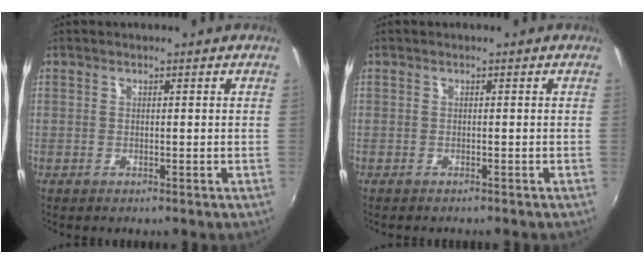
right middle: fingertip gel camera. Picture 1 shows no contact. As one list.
[{"total": 0.9, "force": [-0.8, 0.1, 0.2], "torque": [-0.008, -0.006, -0.012]}]